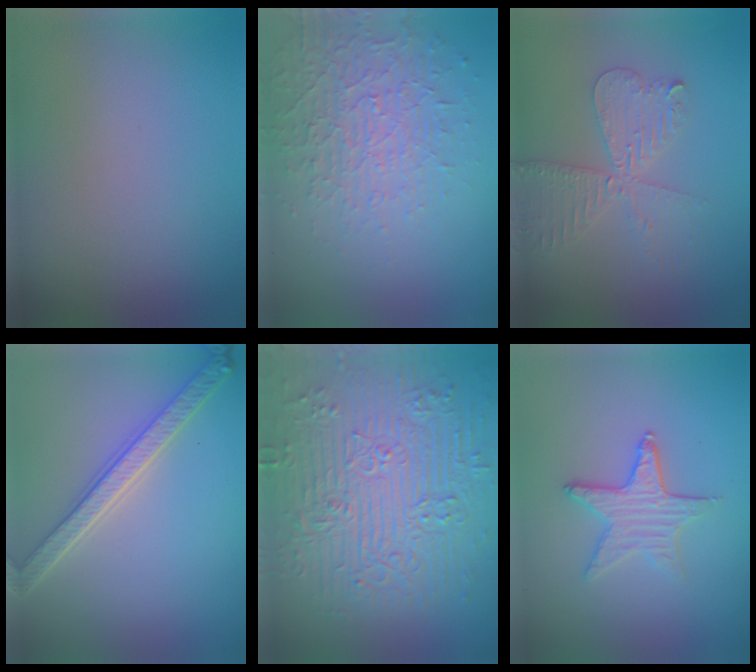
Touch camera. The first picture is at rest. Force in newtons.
{"total": 4.8, "press": 3.1, "slide": 3.6}
{"total": 4.0, "press": 3.4, "slide": 2.1}
{"total": 4.2, "press": 3.6, "slide": 2.2}
{"total": 9.6, "press": 6.8, "slide": 6.7}
{"total": 2.8, "press": 2.5, "slide": 1.3}